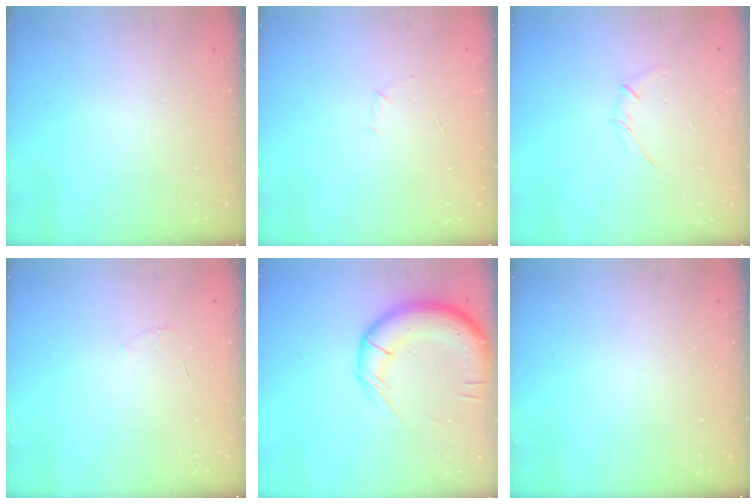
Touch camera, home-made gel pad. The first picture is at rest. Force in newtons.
{"total": 2.7, "press": 2.6, "slide": 0.7}
{"total": 2.7, "press": 2.6, "slide": 0.6}
{"total": 4.0, "press": 3.8, "slide": 1.1}
{"total": 16.0, "press": 15.5, "slide": 4.1}
{"total": 0.0}